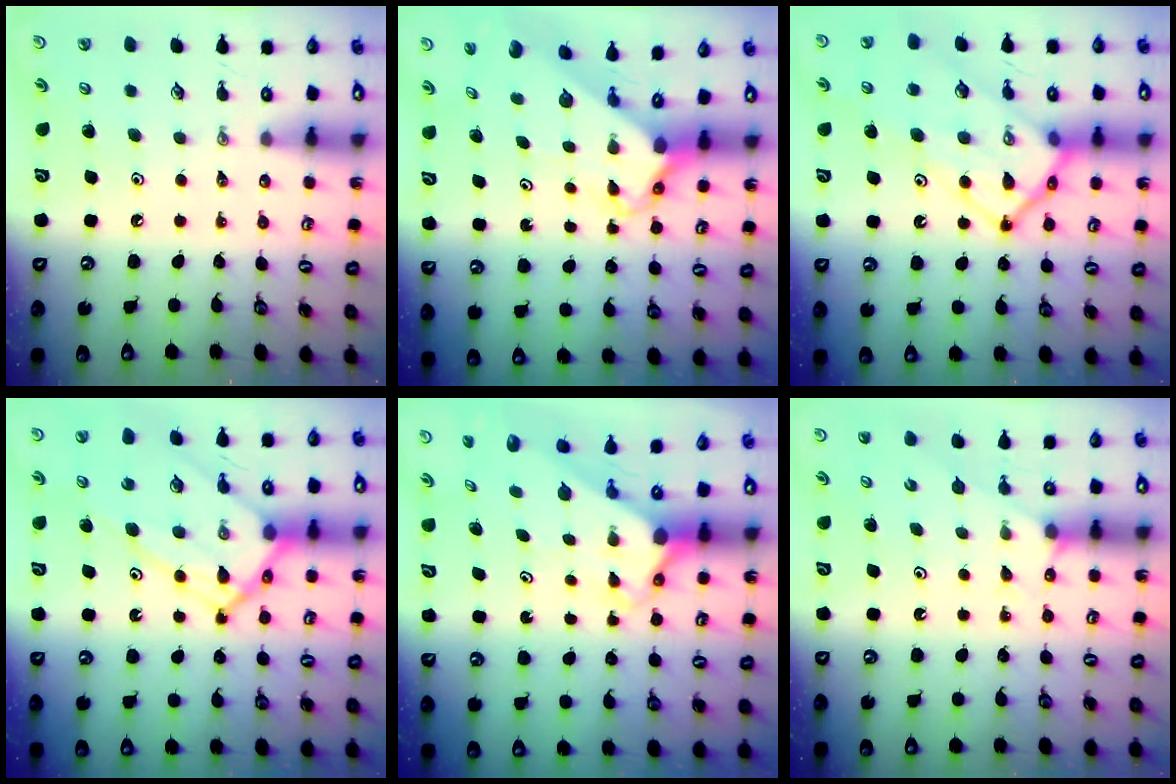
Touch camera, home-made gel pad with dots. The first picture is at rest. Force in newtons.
{"total": 2.7, "press": 2.7, "slide": 0.2}
{"total": 16.9, "press": 16.8, "slide": 1.5}
{"total": 14.4, "press": 14.3, "slide": 1.1}
{"total": 2.8, "press": 2.8, "slide": 0.2}
{"total": 4.1, "press": 4.1, "slide": 0.4}